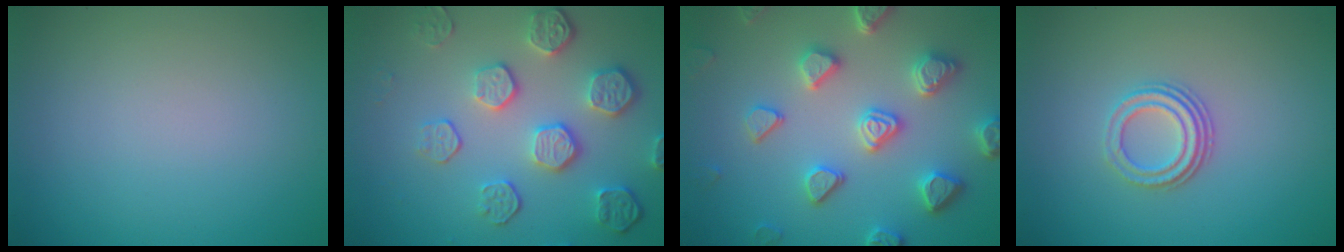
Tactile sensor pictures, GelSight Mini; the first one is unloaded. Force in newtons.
{"total": 5.4, "press": 4.2, "slide": 3.3}
{"total": 5.4, "press": 4.9, "slide": 2.3}
{"total": 2.9, "press": 2.2, "slide": 2.0}